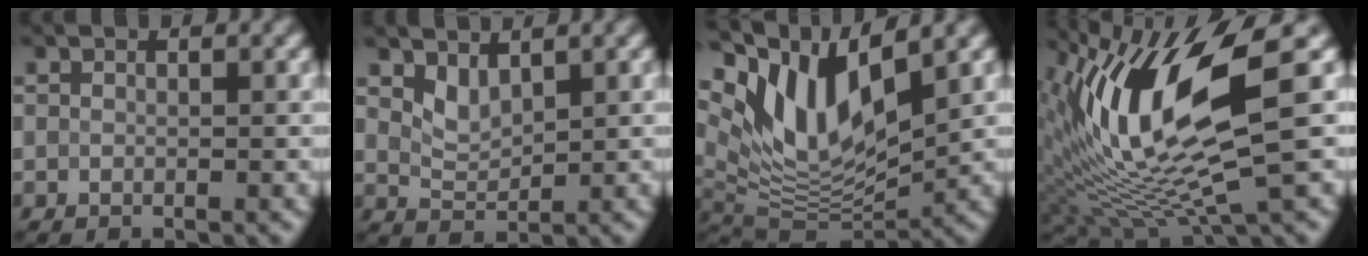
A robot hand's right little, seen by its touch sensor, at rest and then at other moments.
{"total": 2.0, "force": [1.4, 0.9, 1.0], "torque": [-0.023, -0.006, 0.035]}
{"total": 10.0, "force": [5.2, 3.7, 7.7], "torque": [-0.145, 0.000, 0.099]}
{"total": 12.3, "force": [3.8, 3.3, 11.3], "torque": [-0.226, 0.003, 0.077]}